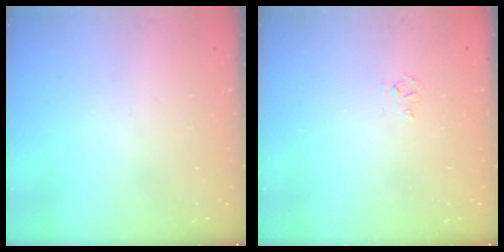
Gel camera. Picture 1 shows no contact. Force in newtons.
{"total": 4.3, "press": 4.3, "slide": 0.6}